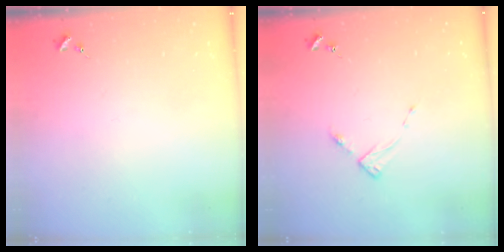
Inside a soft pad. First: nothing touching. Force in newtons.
{"total": 3.7, "press": 3.6, "slide": 0.4}